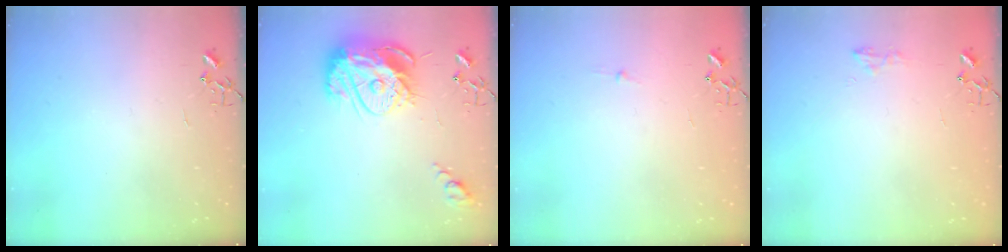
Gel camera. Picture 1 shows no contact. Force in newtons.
{"total": 17.6, "press": 17.6, "slide": 1.5}
{"total": 2.8, "press": 2.8, "slide": 0.3}
{"total": 7.4, "press": 7.3, "slide": 0.6}